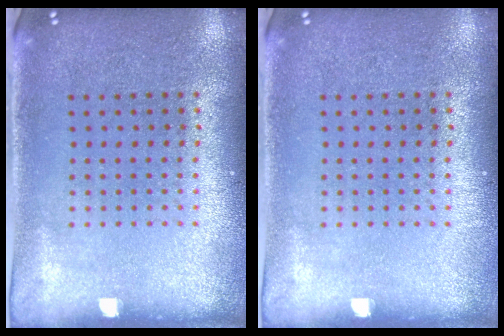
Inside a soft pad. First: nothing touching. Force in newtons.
{"total": 0.0}